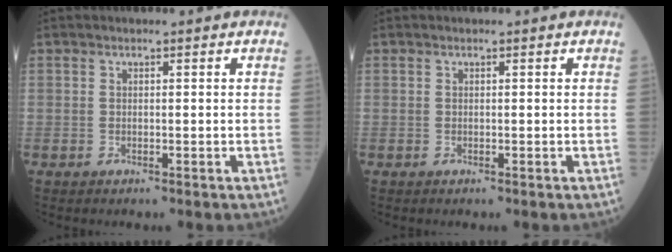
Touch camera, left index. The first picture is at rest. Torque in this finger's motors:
{"motor_torque": [-0.27, -0.10, 0.04, 0.01]}